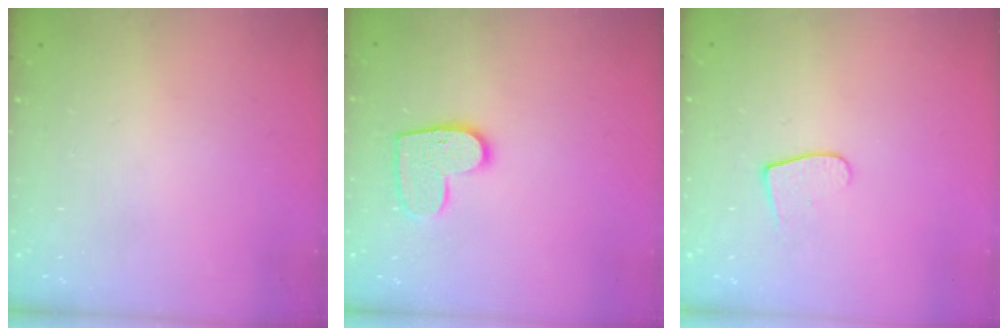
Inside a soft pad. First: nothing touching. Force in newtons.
{"total": 10.3, "press": 10.3, "slide": 0.4}
{"total": 6.7, "press": 6.7, "slide": 0.6}